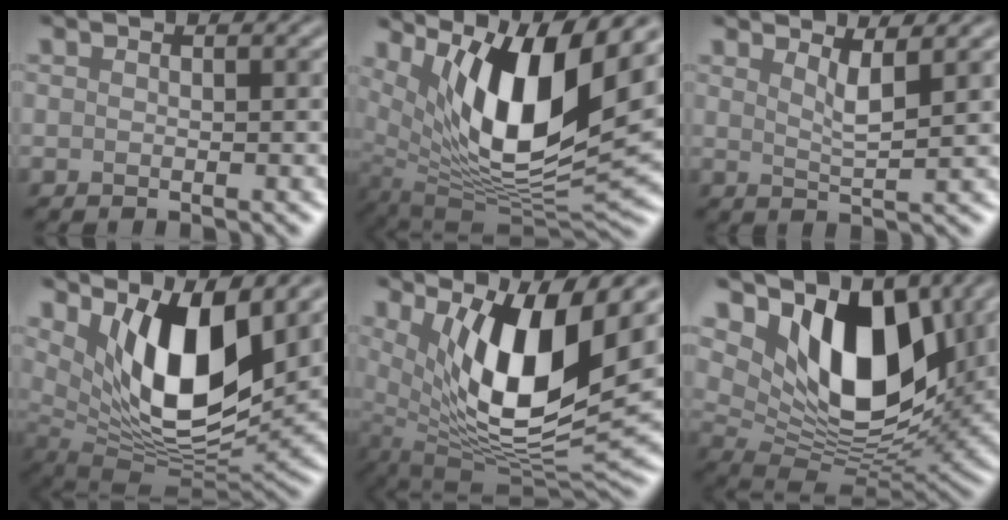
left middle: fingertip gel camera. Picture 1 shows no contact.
{"total": 12.3, "force": [5.3, 3.8, 10.4], "torque": [-0.180, -0.011, 0.104]}
{"total": 2.5, "force": [1.5, 0.6, 1.9], "torque": [-0.023, -0.005, 0.024]}
{"total": 11.1, "force": [4.2, 4.4, 9.3], "torque": [-0.152, -0.023, 0.083]}
{"total": 11.5, "force": [4.0, 3.7, 10.1], "torque": [-0.173, -0.015, 0.079]}
{"total": 11.6, "force": [5.1, 6.3, 8.2], "torque": [-0.131, -0.012, 0.087]}